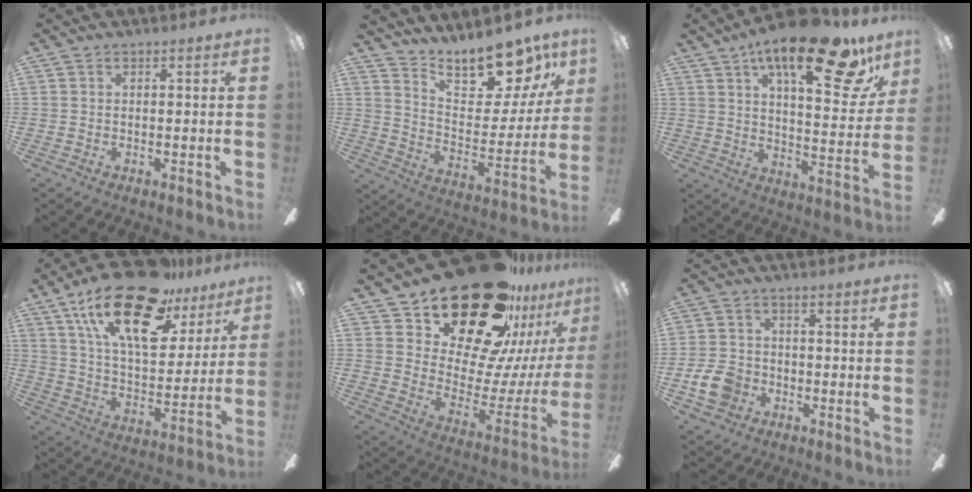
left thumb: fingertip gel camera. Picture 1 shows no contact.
{"total": 17.8, "force": [15.3, 5.9, 6.9], "torque": [-0.111, -0.117, 0.267]}
{"total": 23.7, "force": [14.3, 7.9, 17.2], "torque": [-0.256, -0.075, 0.223]}
{"total": 25.7, "force": [15.2, 11.3, 17.4], "torque": [-0.290, -0.080, 0.263]}
{"total": 30.0, "force": [22.6, 13.6, 14.3], "torque": [-0.199, -0.165, 0.415]}
{"total": 8.0, "force": [-2.8, 6.3, 3.9], "torque": [-0.096, 0.016, -0.055]}